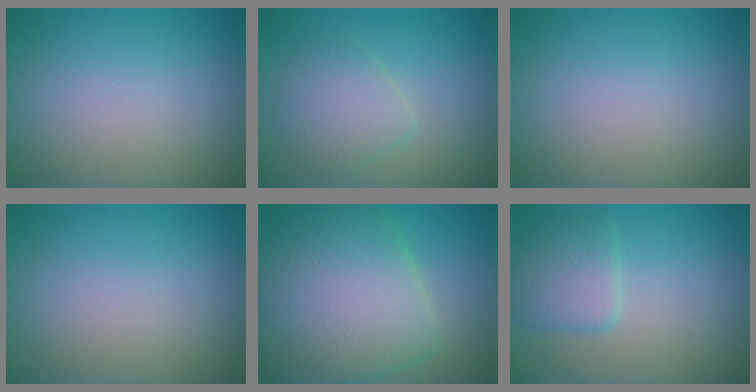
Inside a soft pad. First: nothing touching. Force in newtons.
{"total": 2.9, "press": 2.9, "slide": 0.0}
{"total": 0.0}
{"total": 0.0}
{"total": 10.7, "press": 10.7, "slide": 0.3}
{"total": 2.8, "press": 2.8, "slide": 0.1}